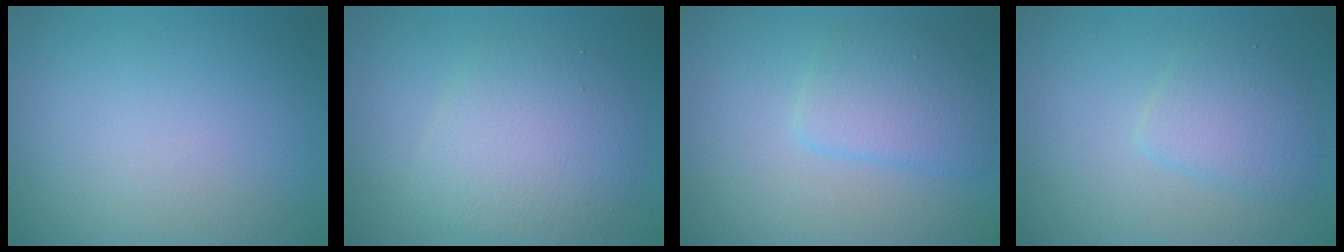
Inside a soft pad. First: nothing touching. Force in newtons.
{"total": 4.7, "press": 4.7, "slide": 0.1}
{"total": 3.2, "press": 3.2, "slide": 0.1}
{"total": 2.7, "press": 2.7, "slide": 0.2}